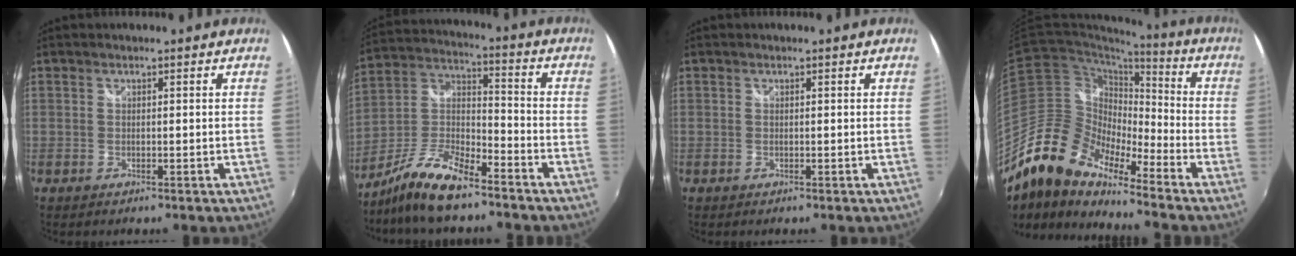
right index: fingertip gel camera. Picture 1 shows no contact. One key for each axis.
{"total": 13.3, "fx": -9.5, "fy": 3.8, "fz": 8.4, "tx": -0.187, "ty": 0.000, "tz": -0.182}
{"total": 0.0}
{"total": 16.2, "fx": -12.6, "fy": 6.2, "fz": 8.1, "tx": -0.143, "ty": -0.001, "tz": -0.252}